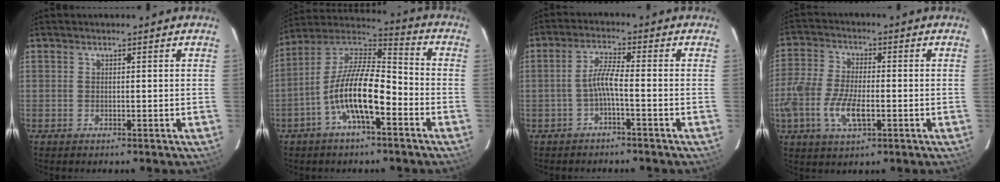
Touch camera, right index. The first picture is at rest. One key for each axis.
{"total": 14.5, "fx": -5.8, "fy": 4.8, "fz": 12.4, "tx": -0.242, "ty": 0.004, "tz": -0.116}
{"total": 3.7, "fx": -1.7, "fy": -0.1, "fz": 3.2, "tx": -0.073, "ty": 0.008, "tz": -0.033}
{"total": 10.8, "fx": -3.7, "fy": 4.7, "fz": 9.0, "tx": -0.197, "ty": -0.005, "tz": -0.074}